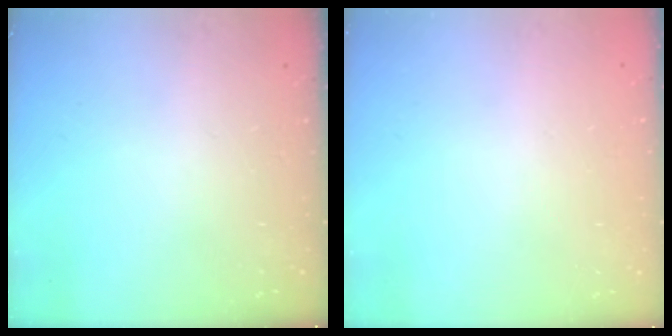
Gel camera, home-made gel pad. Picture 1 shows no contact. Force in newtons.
{"total": 0.0}